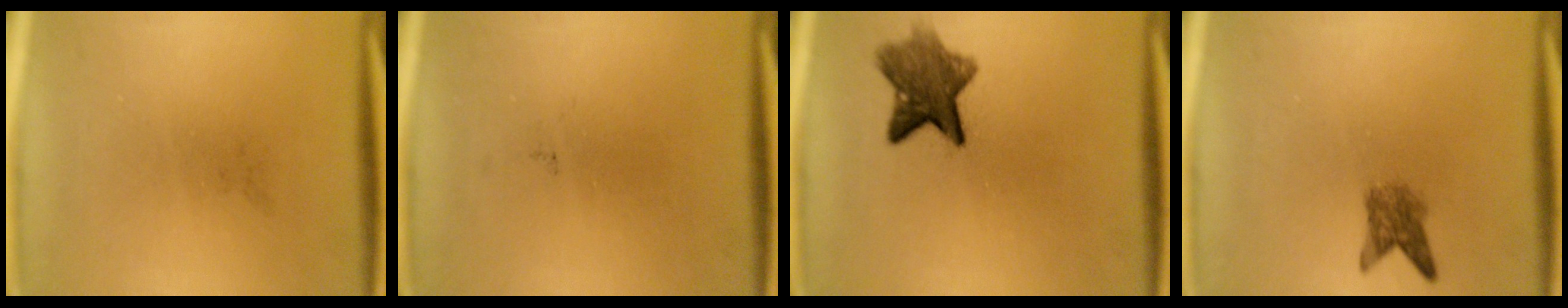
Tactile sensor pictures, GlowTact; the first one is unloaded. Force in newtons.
{"total": 0.0}
{"total": 7.2}
{"total": 2.9}